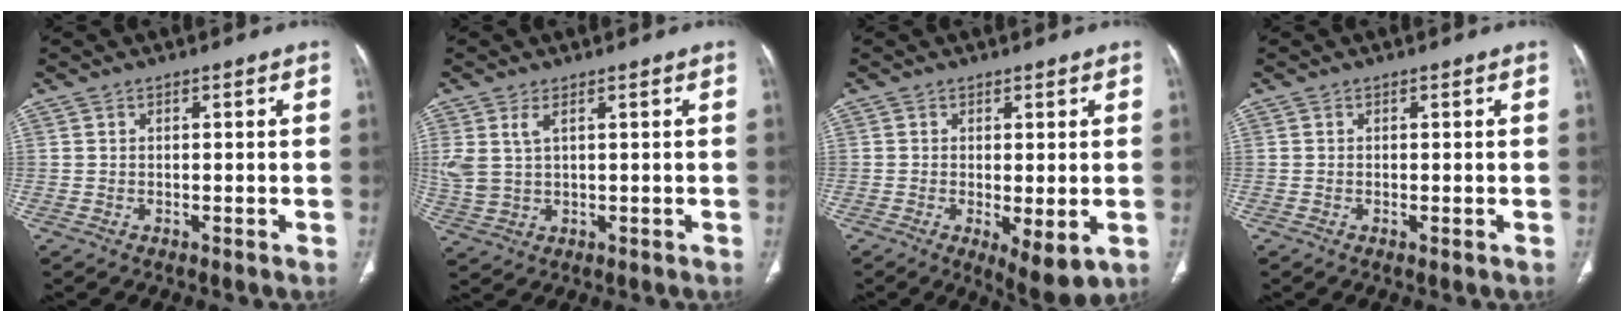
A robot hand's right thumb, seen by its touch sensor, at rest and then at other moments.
{"total": 5.3, "force": [1.9, 2.8, 4.2], "torque": [-0.108, 0.002, 0.049]}
{"total": 7.0, "force": [-1.7, 2.4, 6.3], "torque": [-0.096, -0.022, -0.021]}
{"total": 0.5, "force": [-0.1, 0.2, 0.5], "torque": [-0.012, -0.003, -0.002]}